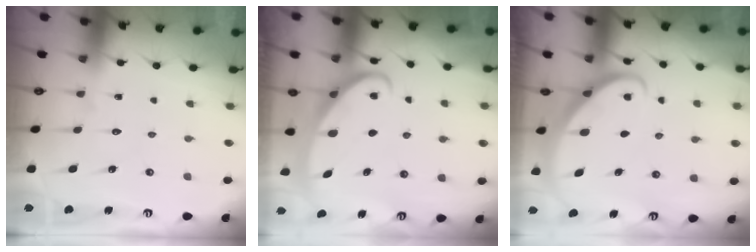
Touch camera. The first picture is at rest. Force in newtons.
{"total": 2.6, "press": 2.6, "slide": 0.4}
{"total": 2.9, "press": 2.9, "slide": 0.2}